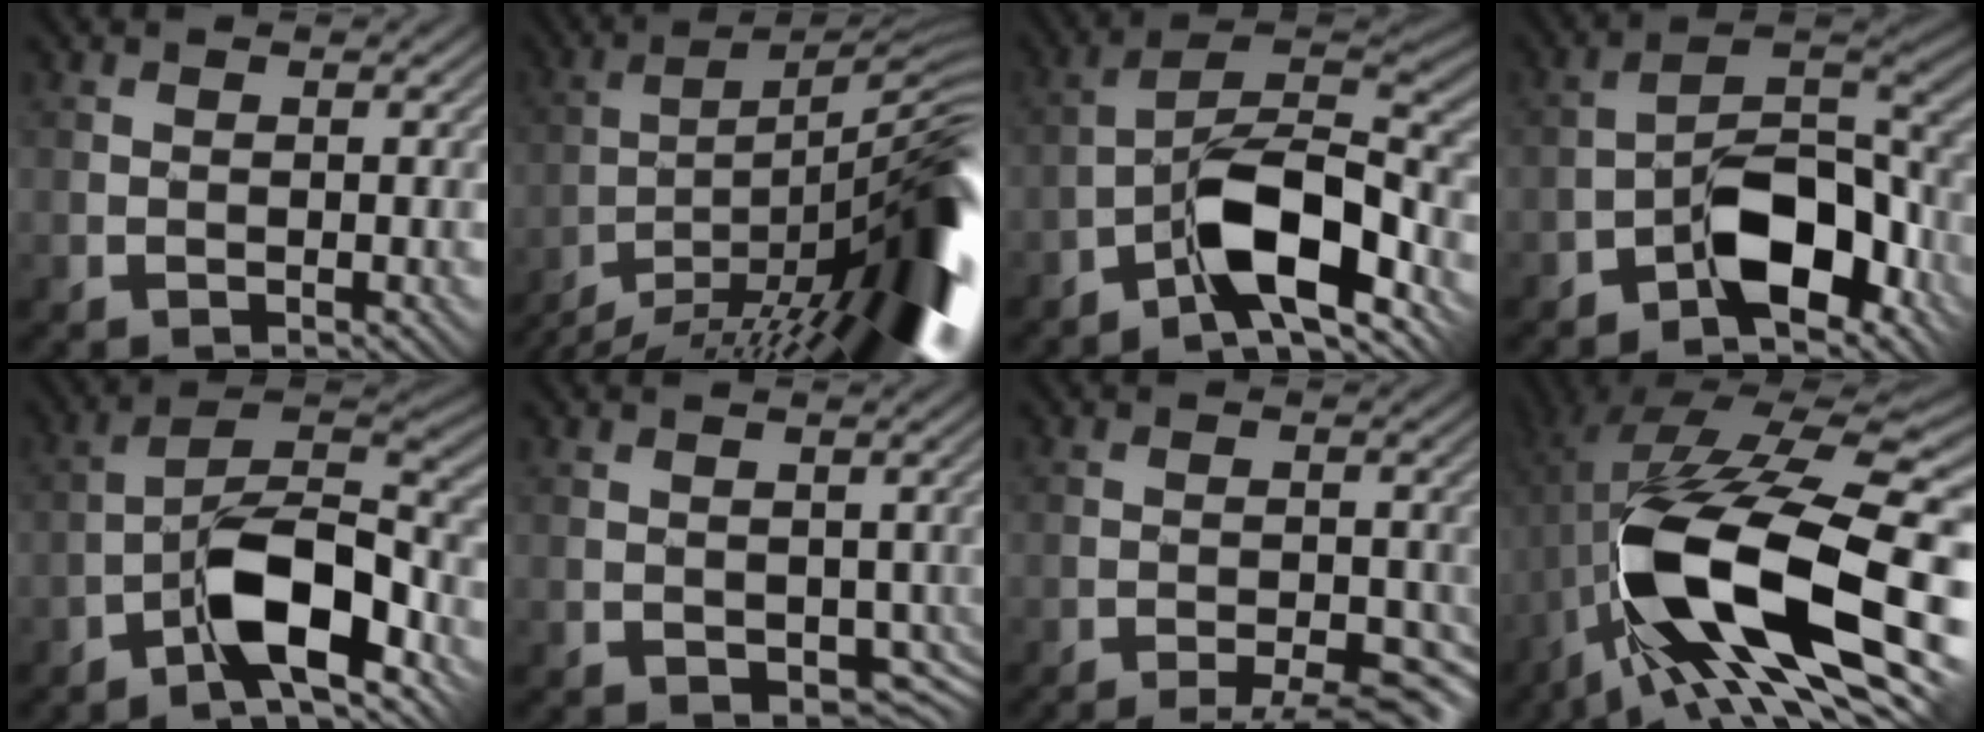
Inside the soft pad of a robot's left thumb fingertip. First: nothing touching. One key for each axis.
{"total": 16.7, "fx": -11.5, "fy": 2.7, "fz": 11.8, "tx": -0.159, "ty": 0.009, "tz": -0.191}
{"total": 10.5, "fx": -6.1, "fy": 3.4, "fz": 7.9, "tx": -0.126, "ty": 0.013, "tz": -0.130}
{"total": 9.4, "fx": -5.2, "fy": 4.5, "fz": 6.4, "tx": -0.089, "ty": 0.008, "tz": -0.104}
{"total": 10.2, "fx": -5.6, "fy": 3.7, "fz": 7.7, "tx": -0.123, "ty": 0.011, "tz": -0.118}
{"total": 2.6, "fx": -0.3, "fy": 2.1, "fz": 1.5, "tx": -0.035, "ty": -0.016, "tz": -0.003}
{"total": 6.8, "fx": -5.7, "fy": 1.0, "fz": 3.7, "tx": -0.058, "ty": 0.004, "tz": -0.075}
{"total": 17.6, "fx": -4.7, "fy": 6.1, "fz": 15.8, "tx": -0.299, "ty": 0.000, "tz": -0.087}